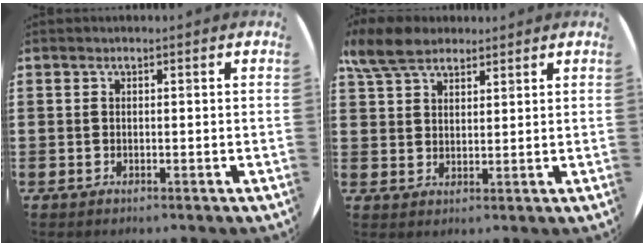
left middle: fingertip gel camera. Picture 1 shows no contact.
{"total": 6.2, "force": [5.2, 2.4, 2.3], "torque": [-0.053, -0.006, 0.098]}